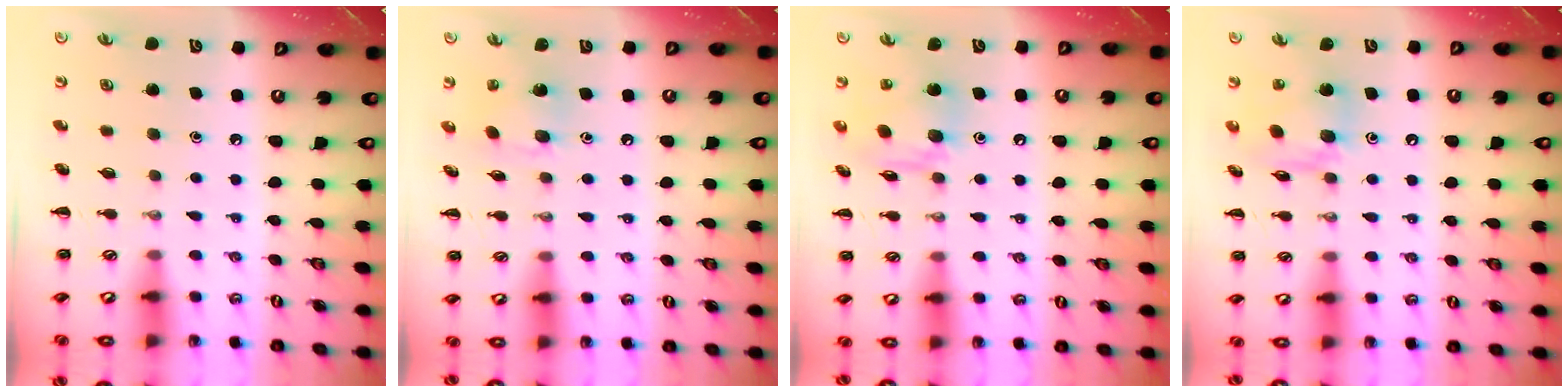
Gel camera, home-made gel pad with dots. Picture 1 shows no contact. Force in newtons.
{"total": 5.6, "press": 5.6, "slide": 0.7}
{"total": 13.2, "press": 12.9, "slide": 2.9}
{"total": 13.3, "press": 12.9, "slide": 3.3}